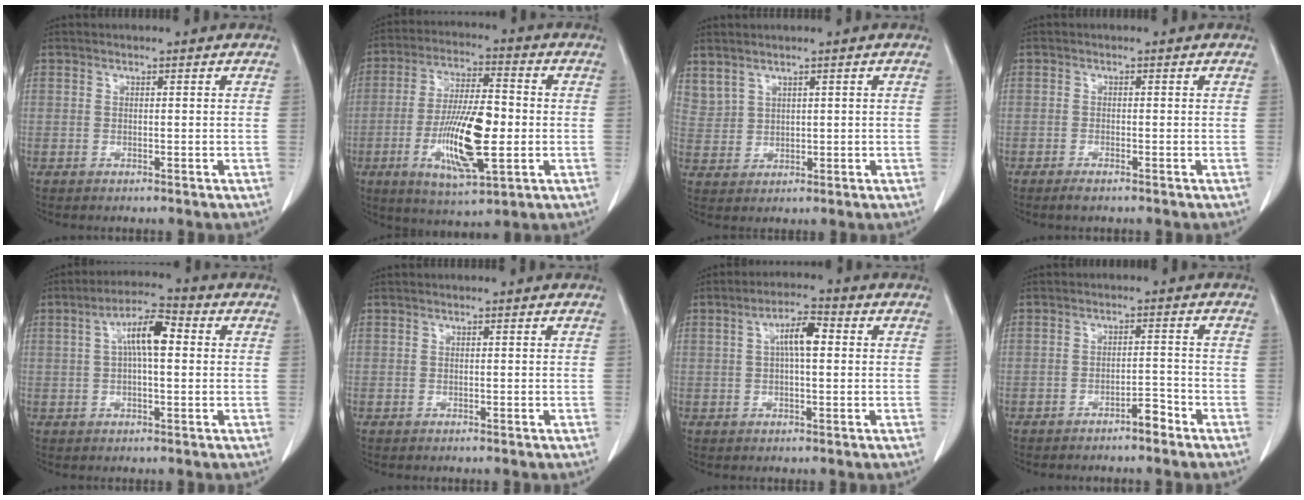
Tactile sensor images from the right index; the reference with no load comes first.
{"total": 14.2, "force": [-2.6, 3.4, 13.5], "torque": [-0.256, -0.007, -0.044]}
{"total": 3.9, "force": [2.9, 2.2, 1.2], "torque": [-0.030, 0.006, 0.075]}
{"total": 1.4, "force": [-1.1, 0.2, 0.9], "torque": [-0.018, -0.003, -0.017]}
{"total": 7.3, "force": [1.3, 1.9, 6.9], "torque": [-0.128, 0.023, 0.019]}
{"total": 0.0}
{"total": 5.3, "force": [0.9, 1.3, 5.0], "torque": [-0.091, 0.016, 0.014]}
{"total": 2.7, "force": [-2.2, 0.5, 1.5], "torque": [-0.023, 0.003, -0.036]}